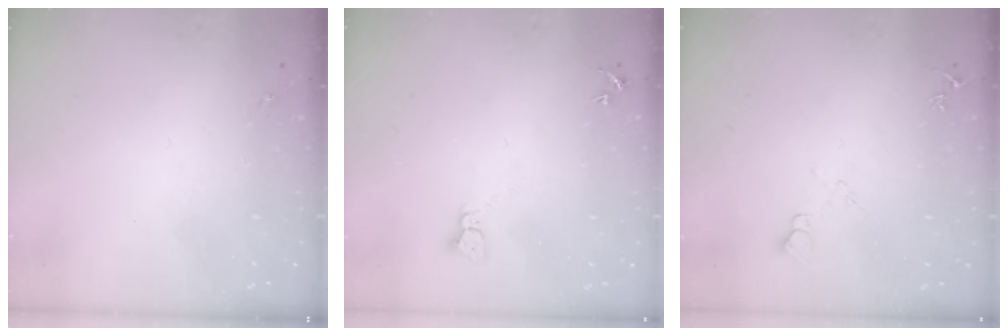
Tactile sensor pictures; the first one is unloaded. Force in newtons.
{"total": 2.3, "press": 2.3, "slide": 0.3}
{"total": 6.7, "press": 6.7, "slide": 0.8}